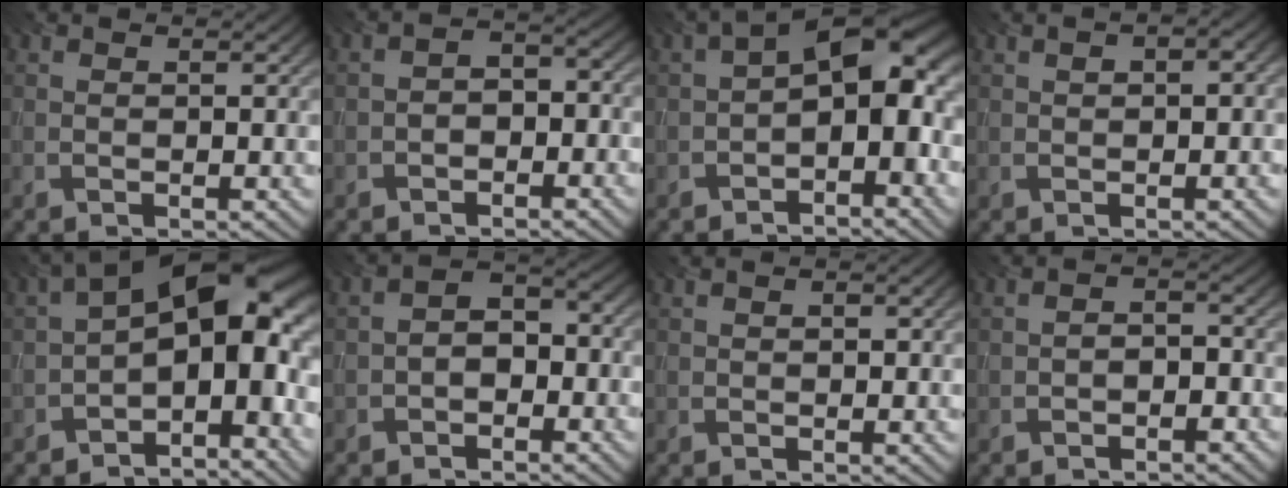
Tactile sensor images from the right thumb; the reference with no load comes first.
{"total": 3.3, "force": [-1.8, 2.0, 1.9], "torque": [-0.027, 0.010, -0.035]}
{"total": 10.1, "force": [-1.0, 5.1, 8.7], "torque": [-0.120, 0.018, -0.030]}
{"total": 2.6, "force": [0.3, 1.3, 2.2], "torque": [-0.036, 0.006, 0.007]}
{"total": 14.9, "force": [-1.2, 8.2, 12.4], "torque": [-0.164, 0.010, -0.023]}
{"total": 4.0, "force": [-1.9, 2.6, 2.5], "torque": [-0.035, 0.011, -0.042]}
{"total": 1.0, "force": [0.1, 0.5, 0.8], "torque": [-0.013, 0.001, 0.002]}
{"total": 2.2, "force": [-1.5, 1.1, 1.2], "torque": [-0.019, 0.008, -0.028]}